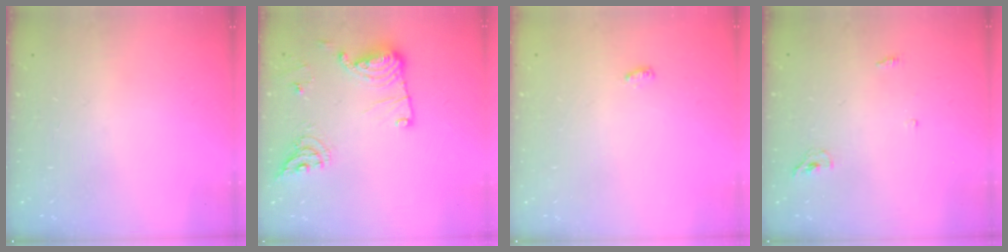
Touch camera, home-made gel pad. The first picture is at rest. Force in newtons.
{"total": 14.5, "press": 14.5, "slide": 0.4}
{"total": 6.4, "press": 3.3, "slide": 5.5}
{"total": 3.4, "press": 3.4, "slide": 0.7}